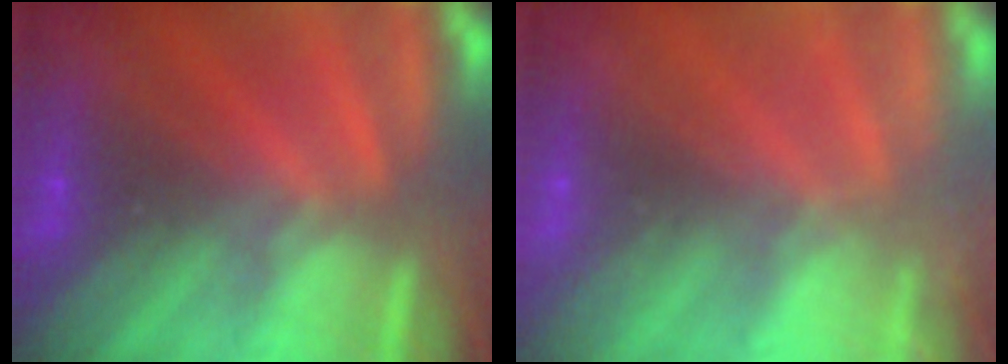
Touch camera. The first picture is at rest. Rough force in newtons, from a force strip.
{"total": 2.3}